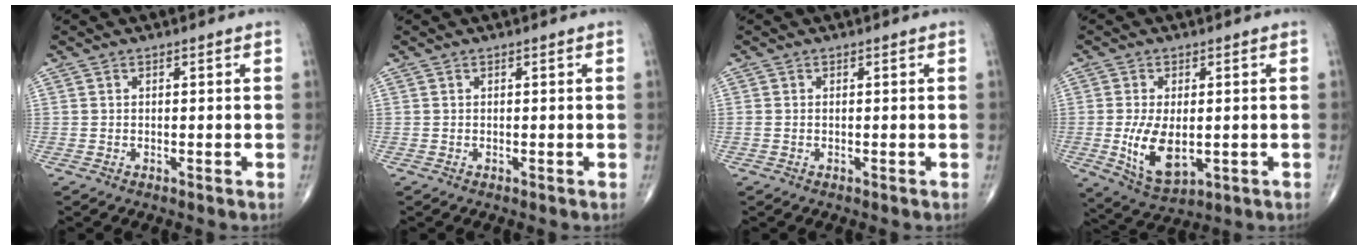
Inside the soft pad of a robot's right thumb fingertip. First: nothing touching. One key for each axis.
{"total": 0.0}
{"total": 0.6, "fx": 0.0, "fy": 0.4, "fz": 0.5, "tx": -0.016, "ty": 0.006, "tz": 0.004}
{"total": 9.6, "fx": -1.3, "fy": 5.1, "fz": 8.1, "tx": -0.146, "ty": -0.018, "tz": -0.009}